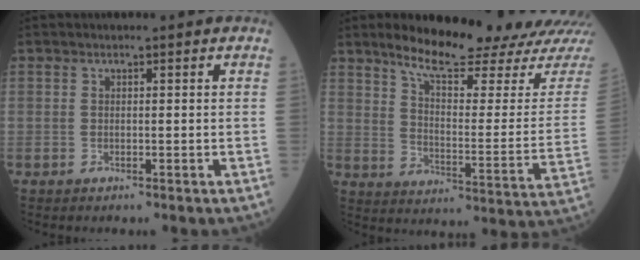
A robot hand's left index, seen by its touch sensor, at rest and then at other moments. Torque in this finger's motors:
{"motor_torque": [1.01, -1.13, 0.40, 0.10]}